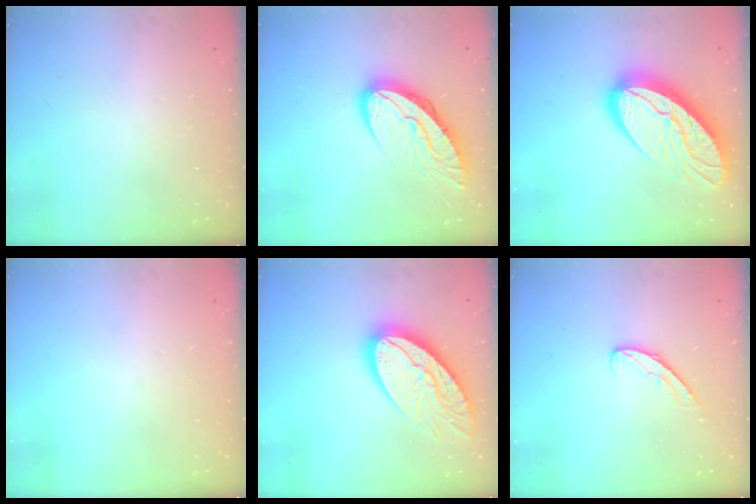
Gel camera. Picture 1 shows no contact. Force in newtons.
{"total": 12.0, "press": 11.9, "slide": 1.1}
{"total": 20.9, "press": 20.8, "slide": 2.2}
{"total": 0.0}
{"total": 22.0, "press": 21.9, "slide": 1.9}
{"total": 5.2, "press": 5.2, "slide": 0.3}